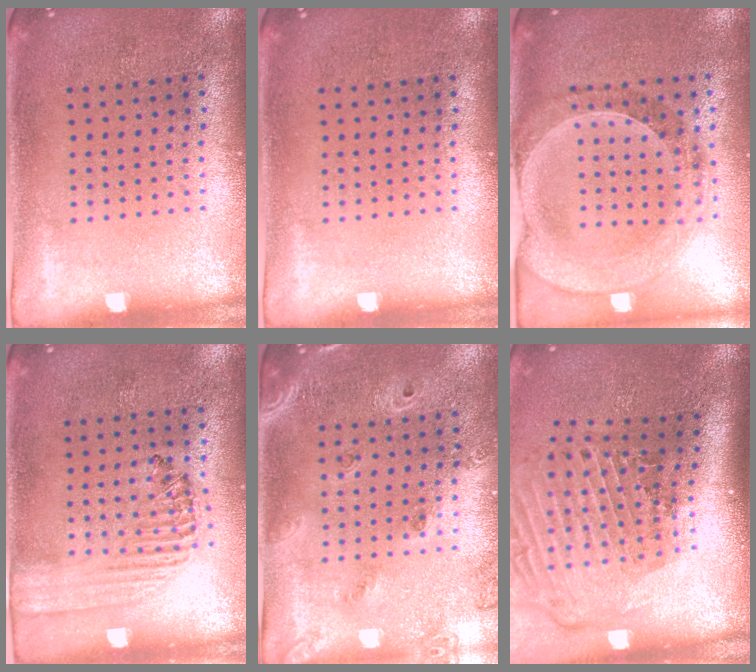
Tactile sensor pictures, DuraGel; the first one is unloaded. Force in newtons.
{"total": 0.0}
{"total": 1.5, "press": 1.5, "slide": 0.3}
{"total": 1.3, "press": 1.2, "slide": 0.5}
{"total": 1.5, "press": 1.4, "slide": 0.6}
{"total": 3.0, "press": 2.0, "slide": 2.2}